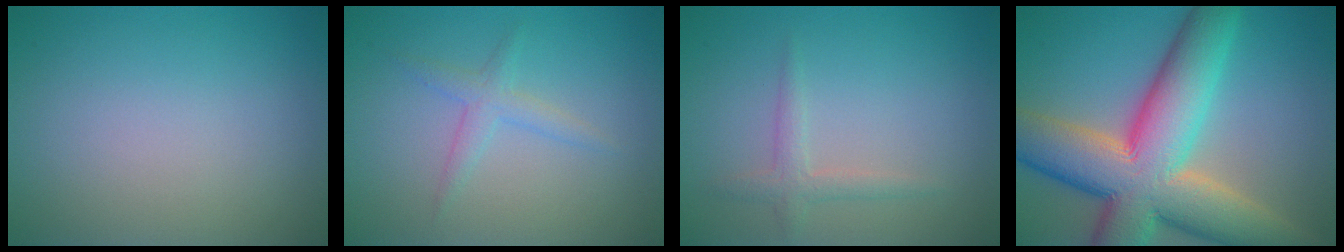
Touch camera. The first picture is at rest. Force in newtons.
{"total": 1.8, "press": 1.8, "slide": 0.1}
{"total": 1.7, "press": 1.7, "slide": 0.1}
{"total": 14.4, "press": 14.3, "slide": 1.2}